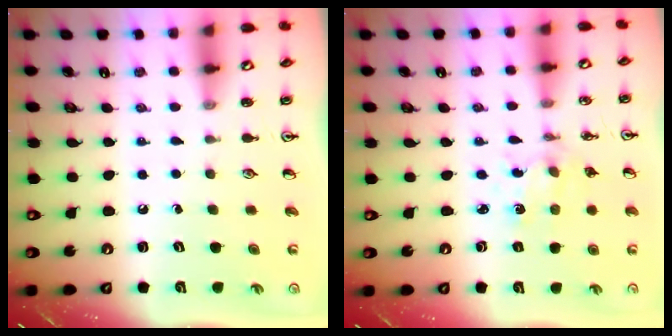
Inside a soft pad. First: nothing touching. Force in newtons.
{"total": 1.6, "press": 1.6, "slide": 0.1}